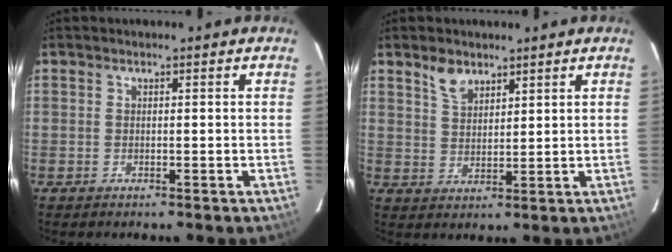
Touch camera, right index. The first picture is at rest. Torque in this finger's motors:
{"motor_torque": [0.02, 0.01, 0.02, 0.04]}